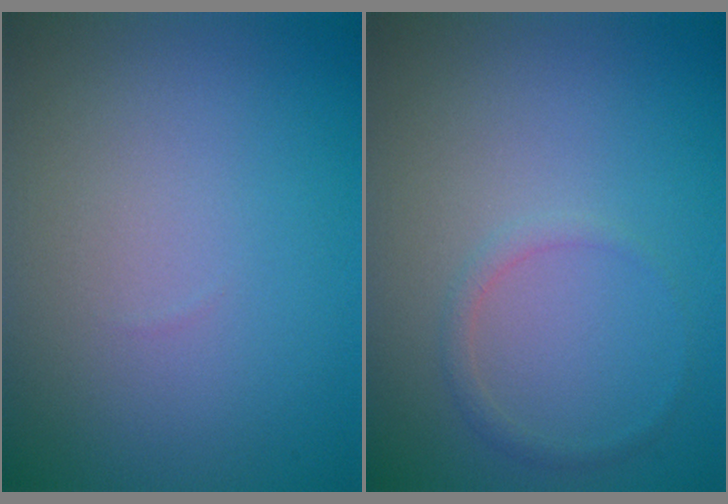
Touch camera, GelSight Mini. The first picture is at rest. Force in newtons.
{"total": 0.9, "press": 0.9, "slide": 0.1}